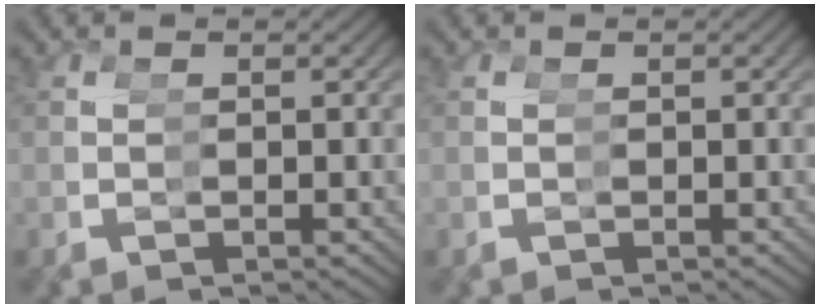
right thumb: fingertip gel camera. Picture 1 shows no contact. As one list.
[{"total": 0.0}]